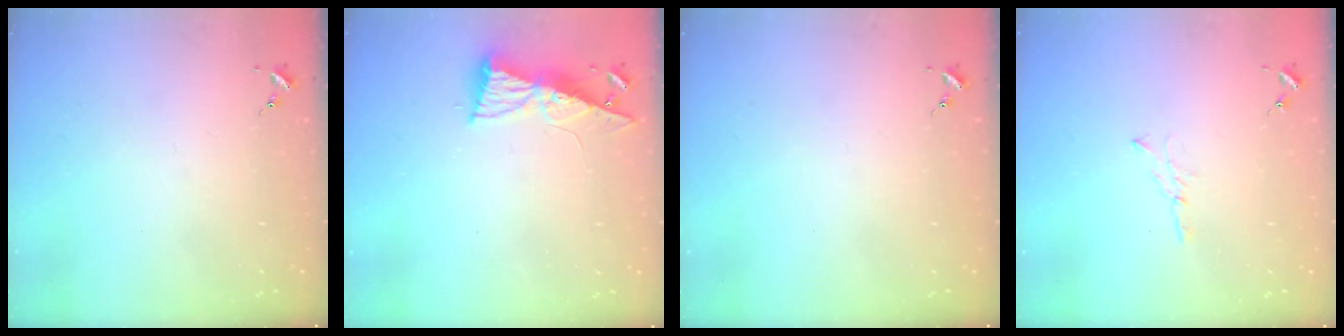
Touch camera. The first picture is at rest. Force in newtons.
{"total": 8.3, "press": 8.3, "slide": 0.7}
{"total": 0.0}
{"total": 2.8, "press": 2.8, "slide": 0.3}